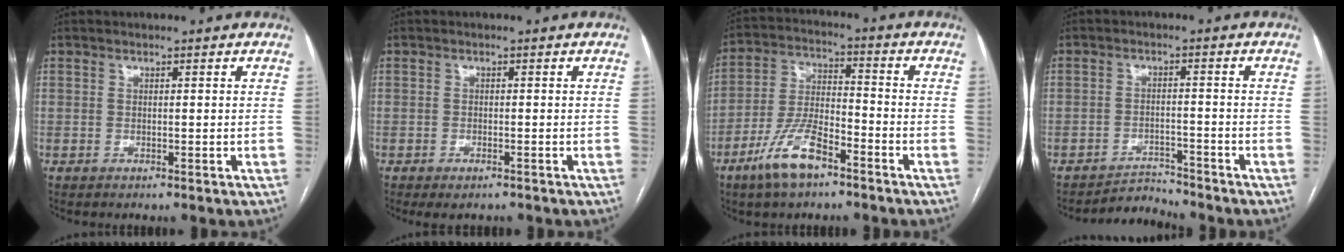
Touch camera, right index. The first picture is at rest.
{"total": 2.4, "force": [-1.8, 1.0, 1.3], "torque": [-0.017, -0.003, -0.020]}
{"total": 10.3, "force": [-6.4, 3.4, 7.2], "torque": [-0.156, 0.002, -0.120]}
{"total": 3.8, "force": [-3.7, 0.0, -0.9], "torque": [0.015, -0.005, -0.059]}